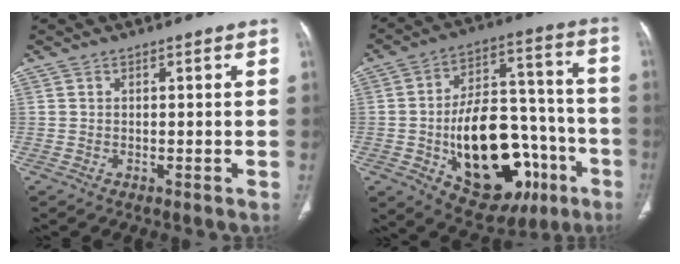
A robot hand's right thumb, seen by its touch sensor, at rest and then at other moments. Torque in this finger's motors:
{"motor_torque": [2.55, 2.12, 1.71, -0.94, 0.18]}